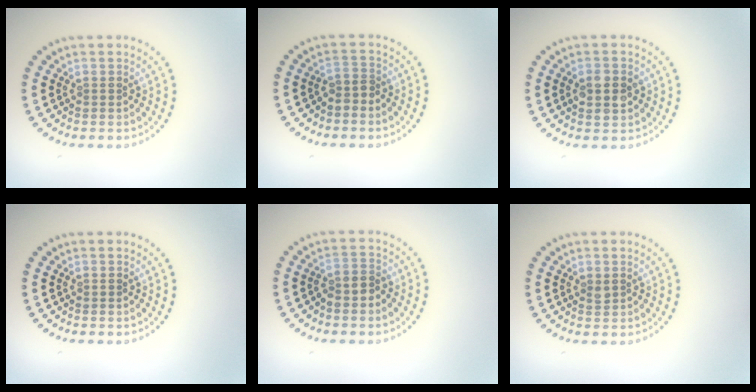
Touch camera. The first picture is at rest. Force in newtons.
{"total": 1.6, "press": 1.2, "slide": 1.1}
{"total": 2.8, "press": 2.8, "slide": 0.2}
{"total": 0.0}
{"total": 1.5, "press": 1.2, "slide": 0.9}
{"total": 0.6, "press": 0.5, "slide": 0.2}